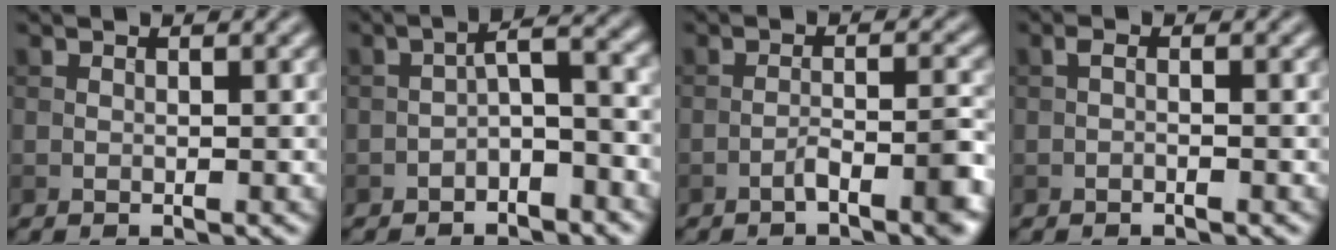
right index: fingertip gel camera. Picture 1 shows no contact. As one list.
[{"total": 3.8, "force": [-1.7, 1.2, 3.1], "torque": [-0.052, 0.016, -0.036]}, {"total": 3.6, "force": [-2.1, 0.8, 2.8], "torque": [-0.044, 0.009, -0.038]}, {"total": 0.8, "force": [-0.4, 0.1, 0.7], "torque": [-0.014, 0.000, -0.008]}]